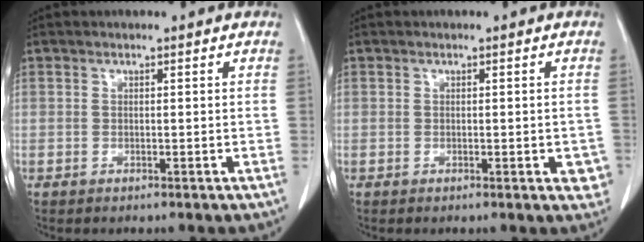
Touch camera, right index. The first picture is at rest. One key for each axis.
{"total": 3.2, "fx": -0.8, "fy": 1.3, "fz": 2.8, "tx": -0.016, "ty": 0.001, "tz": -0.005}